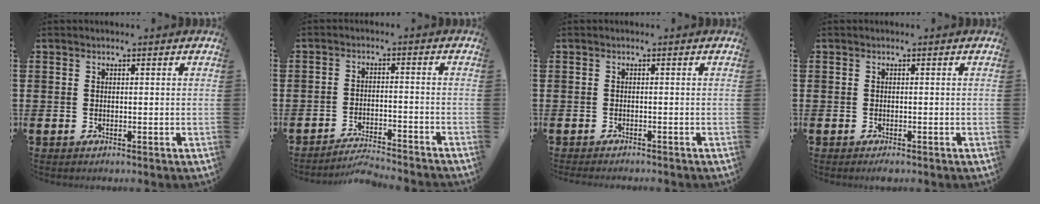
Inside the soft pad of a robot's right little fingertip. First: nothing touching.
{"total": 3.3, "force": [-3.3, -0.1, 0.3], "torque": [-0.009, 0.002, -0.070]}
{"total": 0.6, "force": [-0.6, 0.0, 0.0], "torque": [0.000, -0.003, -0.012]}
{"total": 0.5, "force": [-0.3, 0.2, 0.4], "torque": [-0.009, -0.001, -0.006]}